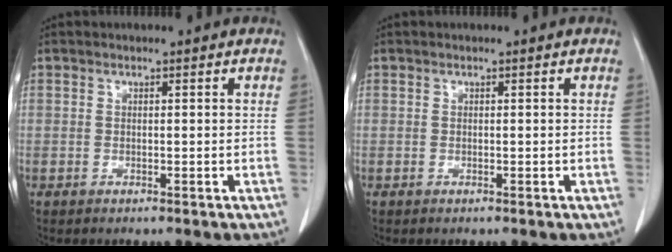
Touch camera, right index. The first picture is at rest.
{"total": 0.0}